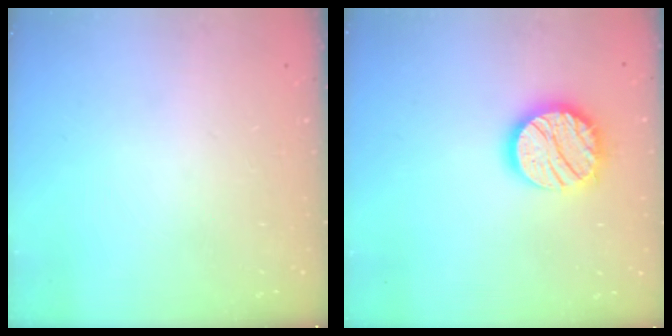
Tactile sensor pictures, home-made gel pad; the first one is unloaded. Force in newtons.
{"total": 17.0, "press": 17.0, "slide": 1.3}